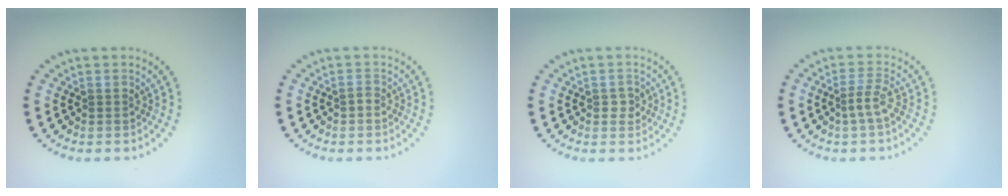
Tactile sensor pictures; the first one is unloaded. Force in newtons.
{"total": 0.5, "press": 0.4, "slide": 0.3}
{"total": 1.2, "press": 1.2, "slide": 0.2}
{"total": 1.9, "press": 1.4, "slide": 1.3}